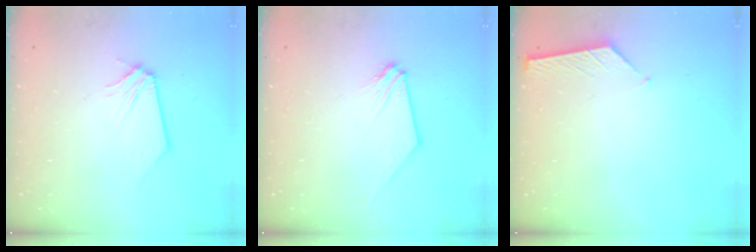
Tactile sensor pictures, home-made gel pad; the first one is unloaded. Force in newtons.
{"total": 0.0}
{"total": 5.3, "press": 5.2, "slide": 0.8}